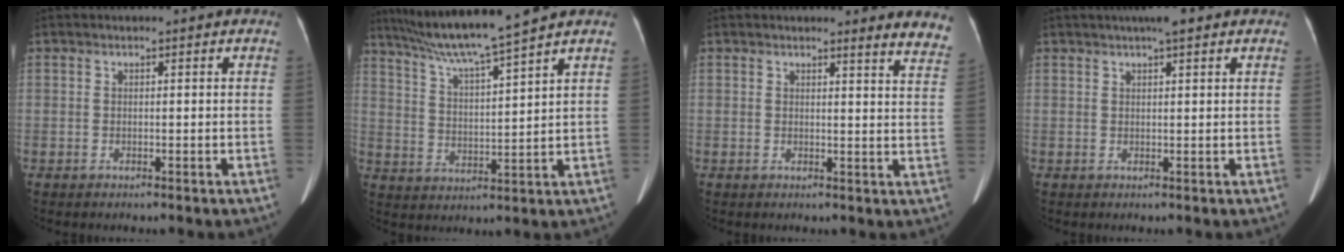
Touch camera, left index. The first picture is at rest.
{"total": 11.4, "force": [9.7, -2.0, 5.5], "torque": [-0.099, 0.007, 0.173]}
{"total": 6.3, "force": [6.2, 0.2, 1.3], "torque": [0.000, -0.042, 0.041]}
{"total": 4.2, "force": [2.9, 0.4, 3.0], "torque": [-0.044, 0.020, 0.043]}